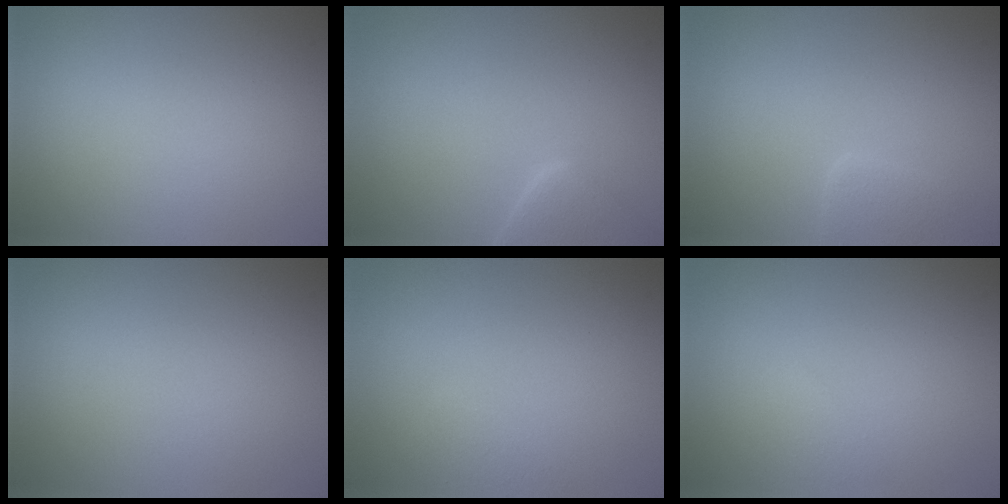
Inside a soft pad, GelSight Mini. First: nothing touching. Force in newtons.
{"total": 2.7, "press": 2.7, "slide": 0.2}
{"total": 2.4, "press": 2.4, "slide": 0.1}
{"total": 0.0}
{"total": 0.9, "press": 0.9, "slide": 0.1}
{"total": 0.9, "press": 0.9, "slide": 0.0}